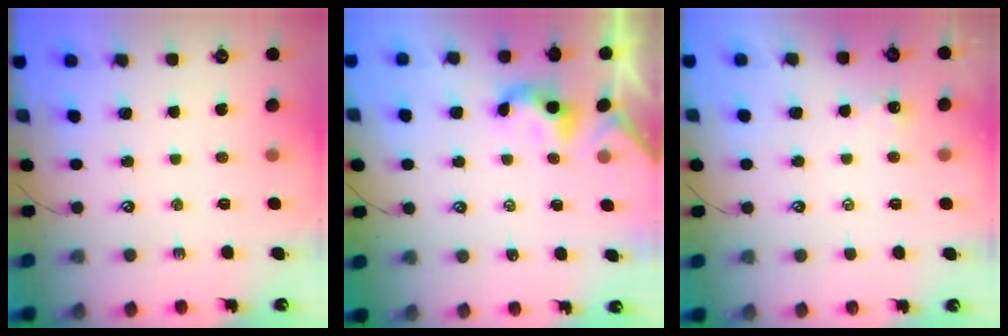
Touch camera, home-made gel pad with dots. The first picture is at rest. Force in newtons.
{"total": 2.0, "press": 2.0, "slide": 0.2}
{"total": 0.0}